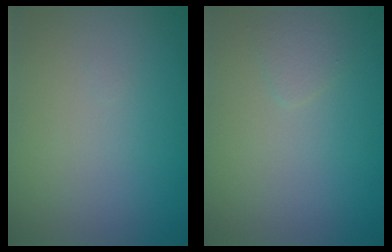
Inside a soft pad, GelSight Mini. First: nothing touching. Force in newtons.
{"total": 0.8, "press": 0.8, "slide": 0.0}